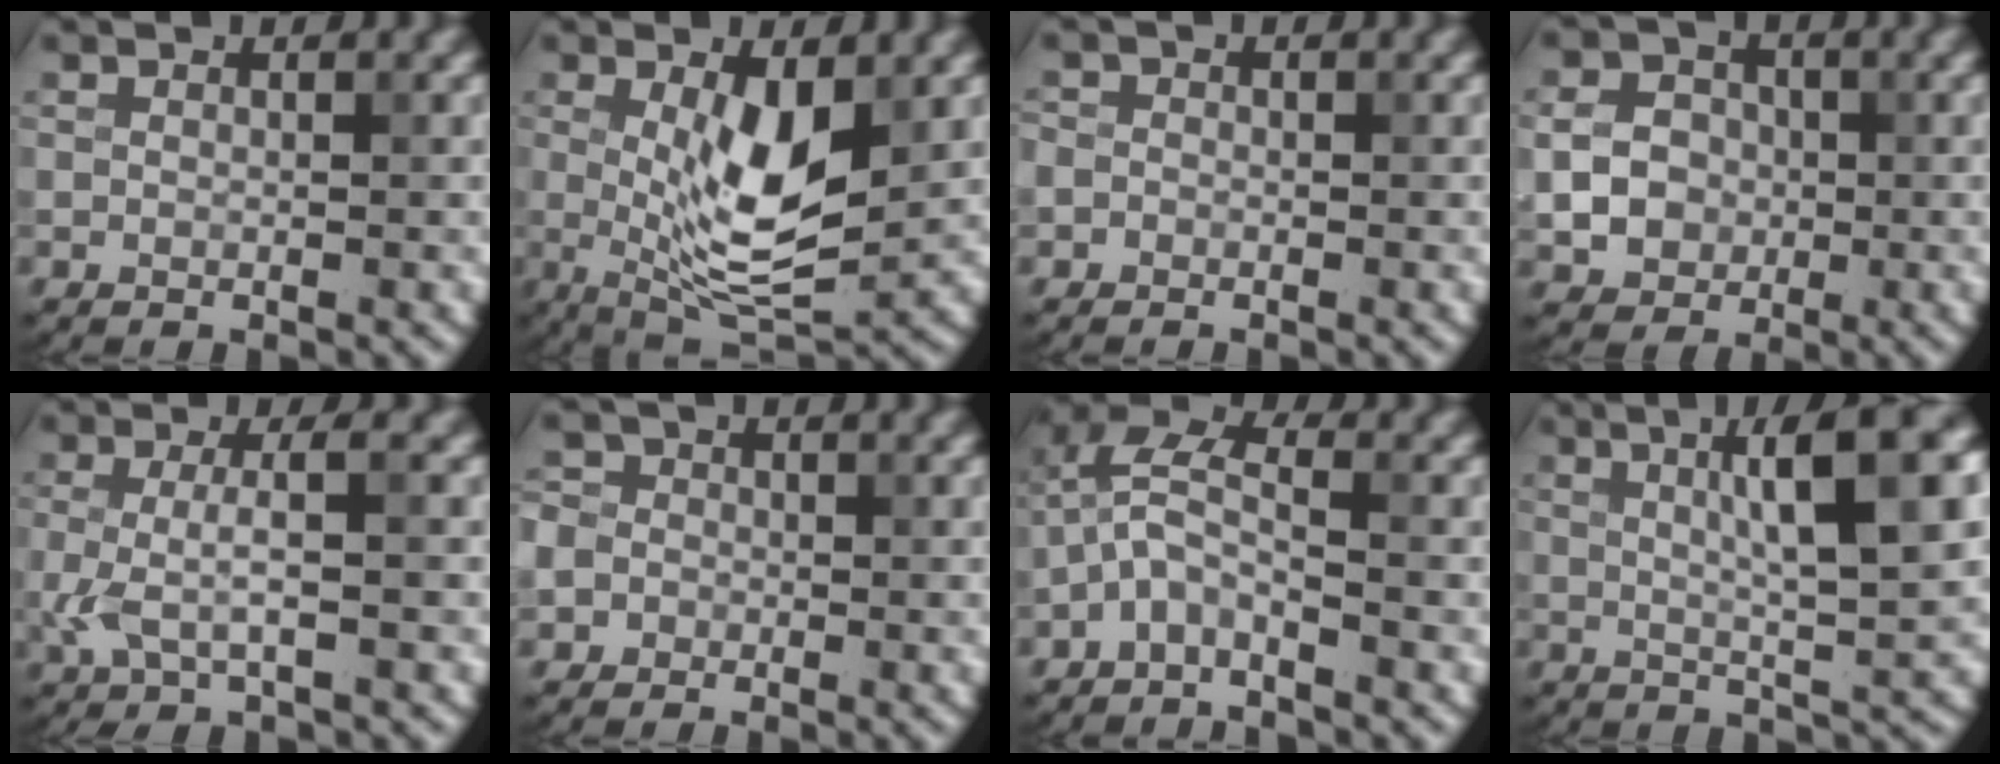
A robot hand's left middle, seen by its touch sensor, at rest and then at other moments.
{"total": 6.9, "force": [0.6, 2.4, 6.4], "torque": [-0.121, -0.013, 0.012]}
{"total": 1.3, "force": [-0.6, 1.1, 0.3], "torque": [0.001, -0.001, -0.016]}
{"total": 4.0, "force": [-0.5, 3.4, 1.9], "torque": [-0.033, 0.001, -0.009]}
{"total": 3.2, "force": [-0.2, 0.6, 3.2], "torque": [-0.066, -0.003, -0.004]}
{"total": 4.9, "force": [-1.2, 4.5, 1.6], "torque": [-0.030, 0.015, -0.054]}
{"total": 3.4, "force": [-1.7, 1.3, 2.6], "torque": [-0.058, 0.018, -0.047]}
{"total": 9.6, "force": [2.7, 1.8, 9.0], "torque": [-0.115, 0.012, 0.040]}